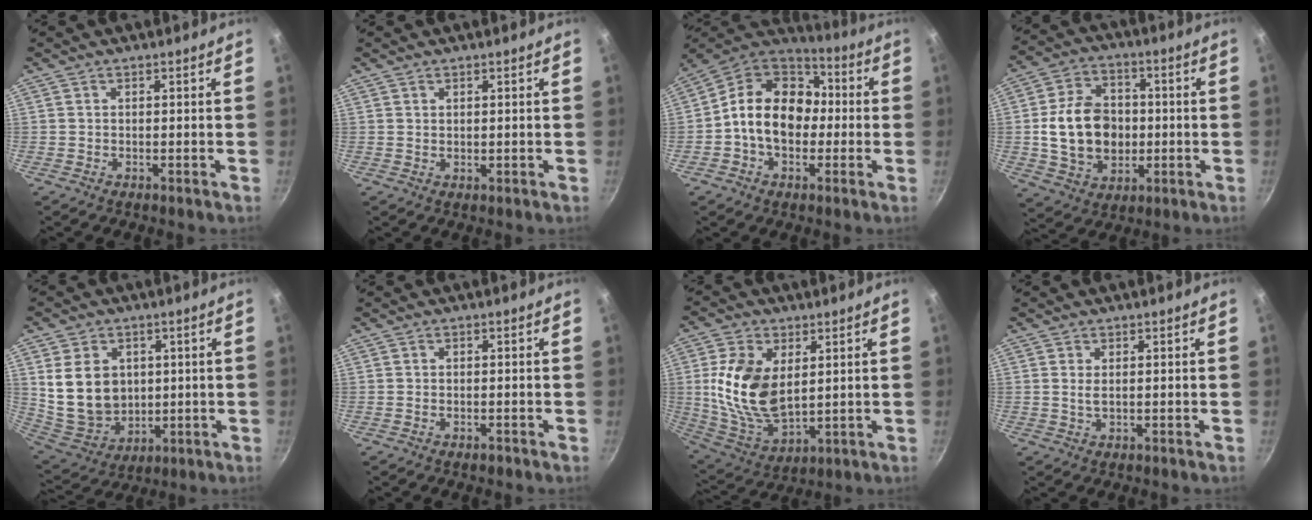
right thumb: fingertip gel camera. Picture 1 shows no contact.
{"total": 0.8, "force": [0.7, 0.3, 0.2], "torque": [0.001, -0.009, 0.012]}
{"total": 16.2, "force": [-0.7, 12.2, 10.6], "torque": [-0.133, 0.041, -0.031]}
{"total": 15.5, "force": [-0.6, 11.8, 10.1], "torque": [-0.155, 0.016, -0.003]}
{"total": 14.1, "force": [2.5, 11.2, 8.2], "torque": [-0.131, -0.023, 0.068]}
{"total": 0.9, "force": [-0.6, 0.5, 0.5], "torque": [-0.012, 0.004, -0.010]}
{"total": 15.7, "force": [2.7, 9.4, 12.3], "torque": [-0.227, -0.023, 0.065]}
{"total": 1.6, "force": [0.3, 0.8, 1.3], "torque": [-0.025, -0.002, 0.006]}